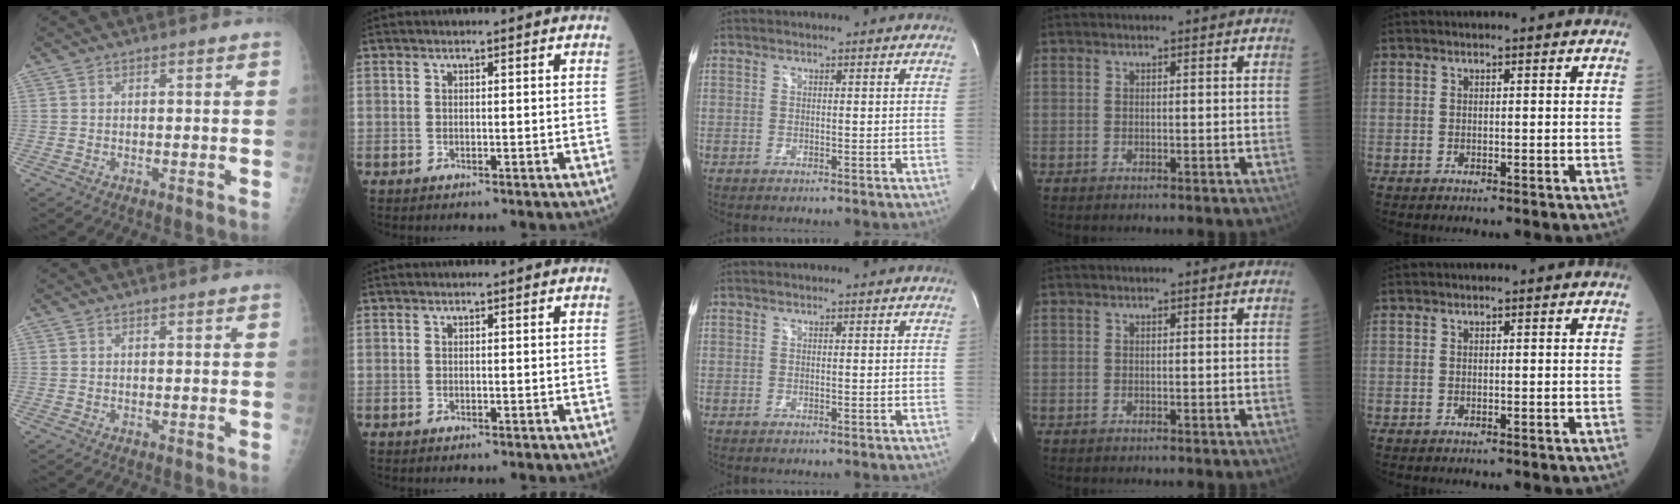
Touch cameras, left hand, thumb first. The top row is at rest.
{}